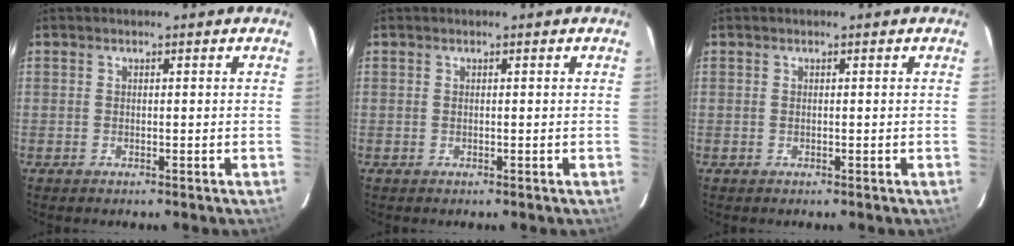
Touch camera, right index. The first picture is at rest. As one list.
[{"total": 0.0}, {"total": 0.0}]